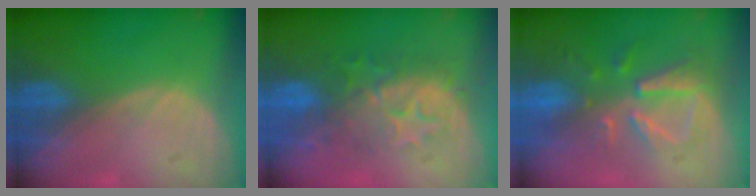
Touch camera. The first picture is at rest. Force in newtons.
{"total": 8.2, "press": 8.2, "slide": 0.8}
{"total": 8.0, "press": 7.4, "slide": 3.0}